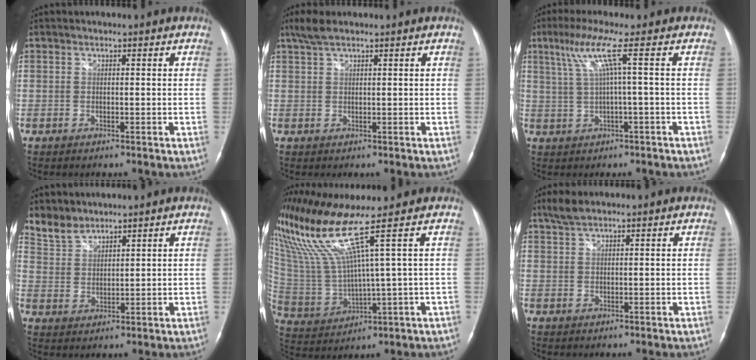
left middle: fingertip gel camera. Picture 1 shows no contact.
{"total": 2.8, "force": [2.2, 0.5, 1.6], "torque": [-0.041, 0.013, 0.046]}
{"total": 5.9, "force": [1.7, -1.6, 5.4], "torque": [-0.116, 0.020, 0.042]}
{"total": 4.3, "force": [4.0, 1.6, 0.2], "torque": [-0.007, 0.011, 0.087]}
{"total": 12.6, "force": [7.9, -2.6, 9.5], "torque": [-0.200, -0.002, 0.162]}
{"total": 2.6, "force": [2.1, 0.5, 1.4], "torque": [-0.036, 0.010, 0.044]}